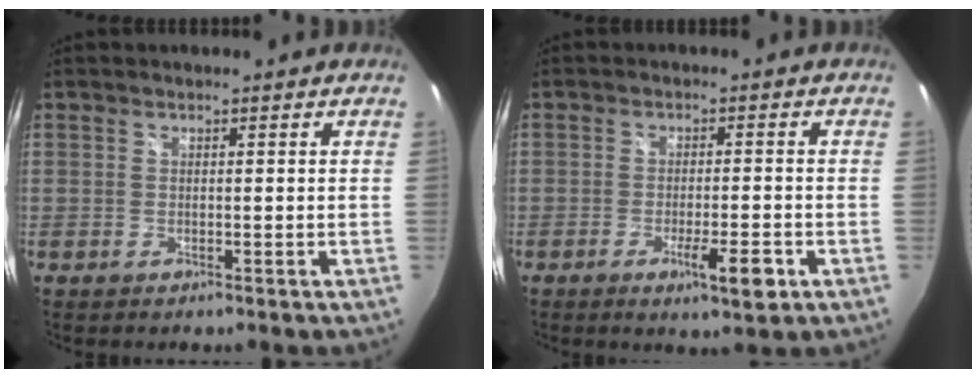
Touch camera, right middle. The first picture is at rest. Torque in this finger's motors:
{"motor_torque": [1.14, -1.00, 0.29, 0.08]}